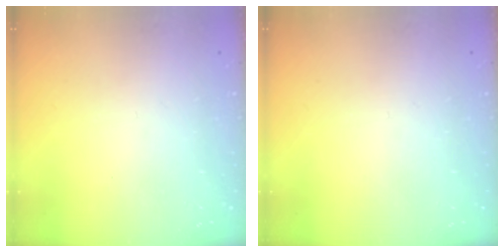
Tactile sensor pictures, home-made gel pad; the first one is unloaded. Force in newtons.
{"total": 0.0}